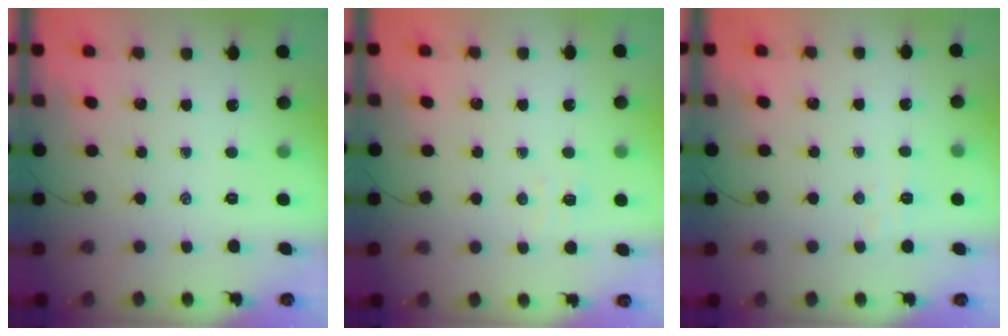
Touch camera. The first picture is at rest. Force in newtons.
{"total": 4.0, "press": 3.9, "slide": 0.9}
{"total": 3.8, "press": 3.8, "slide": 0.7}